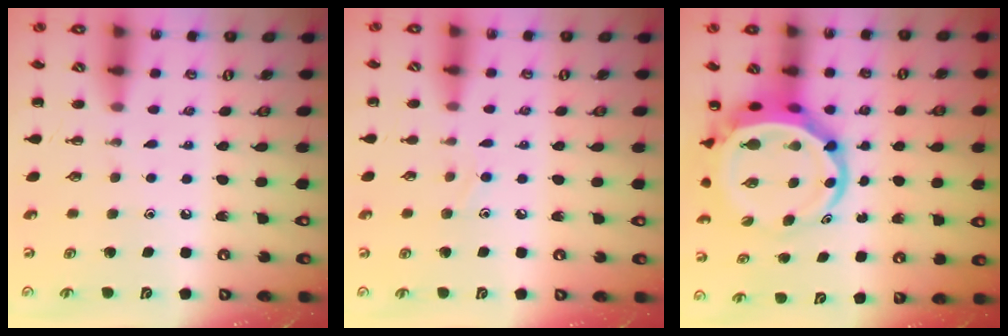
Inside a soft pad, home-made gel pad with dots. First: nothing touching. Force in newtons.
{"total": 5.6, "press": 5.2, "slide": 2.0}
{"total": 8.5, "press": 8.2, "slide": 2.2}